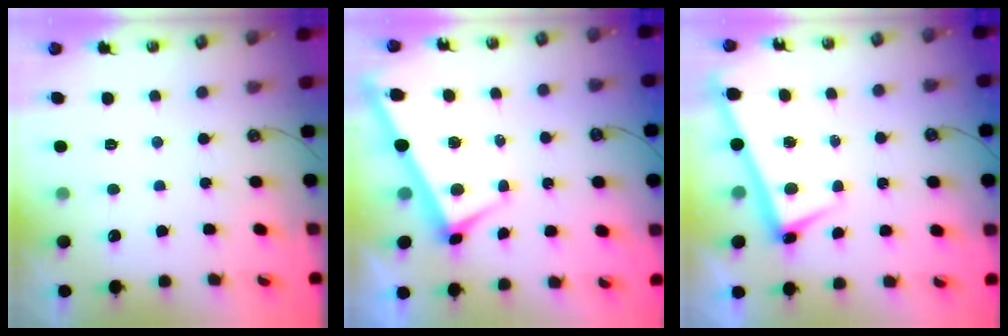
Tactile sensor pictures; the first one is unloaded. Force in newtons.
{"total": 2.9, "press": 2.8, "slide": 0.9}
{"total": 2.4, "press": 2.3, "slide": 0.7}